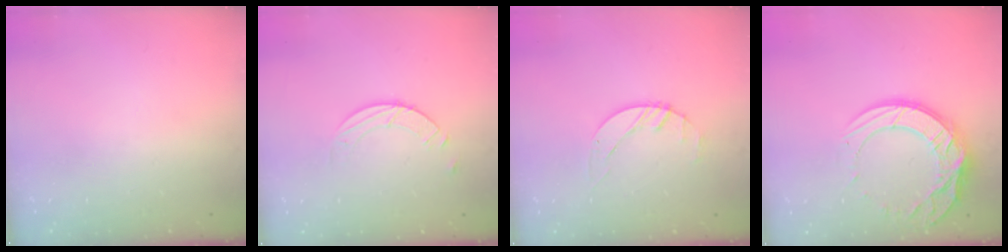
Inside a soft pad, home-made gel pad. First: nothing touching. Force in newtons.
{"total": 3.8, "press": 3.7, "slide": 0.4}
{"total": 1.4, "press": 1.4, "slide": 0.2}
{"total": 15.5, "press": 15.5, "slide": 1.1}